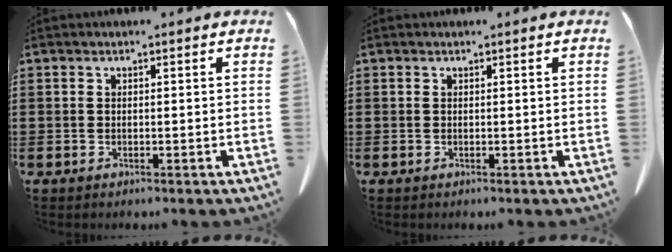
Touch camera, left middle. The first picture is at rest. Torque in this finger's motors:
{"motor_torque": [0.08, 0.00, -0.04, 0.00]}